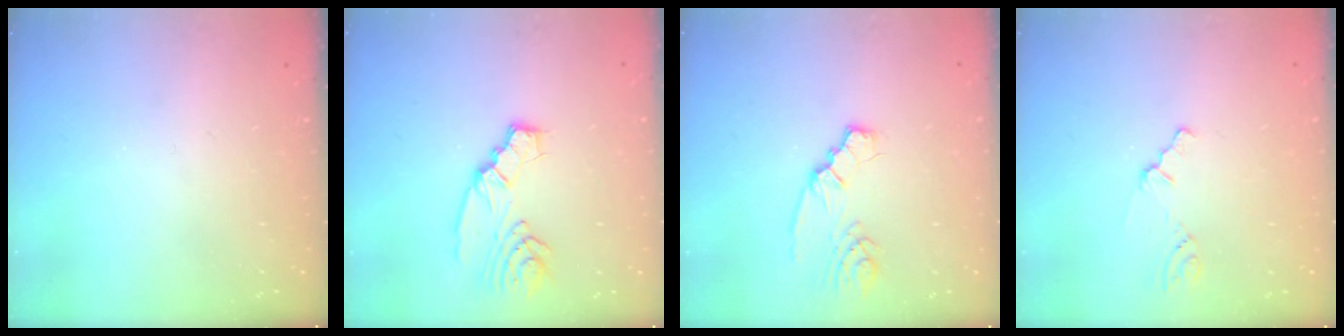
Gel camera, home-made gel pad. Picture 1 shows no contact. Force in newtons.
{"total": 6.6, "press": 6.6, "slide": 0.7}
{"total": 2.8, "press": 2.7, "slide": 0.6}
{"total": 0.8, "press": 0.8, "slide": 0.2}